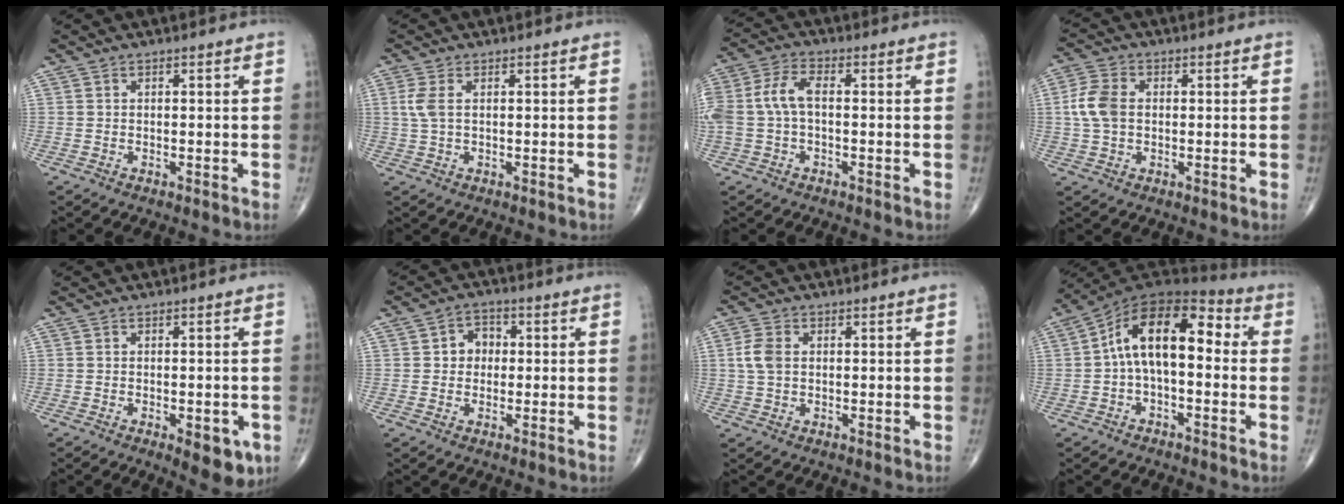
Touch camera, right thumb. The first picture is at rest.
{"total": 3.1, "force": [0.6, 1.4, 2.7], "torque": [-0.077, 0.007, 0.017]}
{"total": 9.3, "force": [-0.1, 5.1, 7.7], "torque": [-0.188, 0.030, -0.001]}
{"total": 6.6, "force": [0.3, 4.5, 4.8], "torque": [-0.104, 0.012, 0.003]}
{"total": 6.4, "force": [-2.4, 2.6, 5.3], "torque": [-0.049, -0.001, -0.022]}
{"total": 4.5, "force": [0.3, 3.8, 2.3], "torque": [-0.010, 0.013, -0.003]}
{"total": 4.1, "force": [0.5, 2.8, 3.0], "torque": [-0.070, 0.006, 0.007]}
{"total": 14.3, "force": [0.6, 7.6, 12.1], "torque": [-0.180, 0.050, -0.005]}